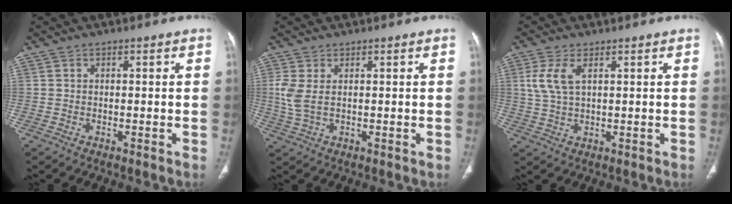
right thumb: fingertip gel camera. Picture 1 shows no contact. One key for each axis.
{"total": 4.1, "fx": 0.7, "fy": 2.0, "fz": 3.5, "tx": -0.092, "ty": 0.000, "tz": 0.021}
{"total": 5.4, "fx": 1.8, "fy": 2.4, "fz": 4.5, "tx": -0.113, "ty": 0.002, "tz": 0.043}